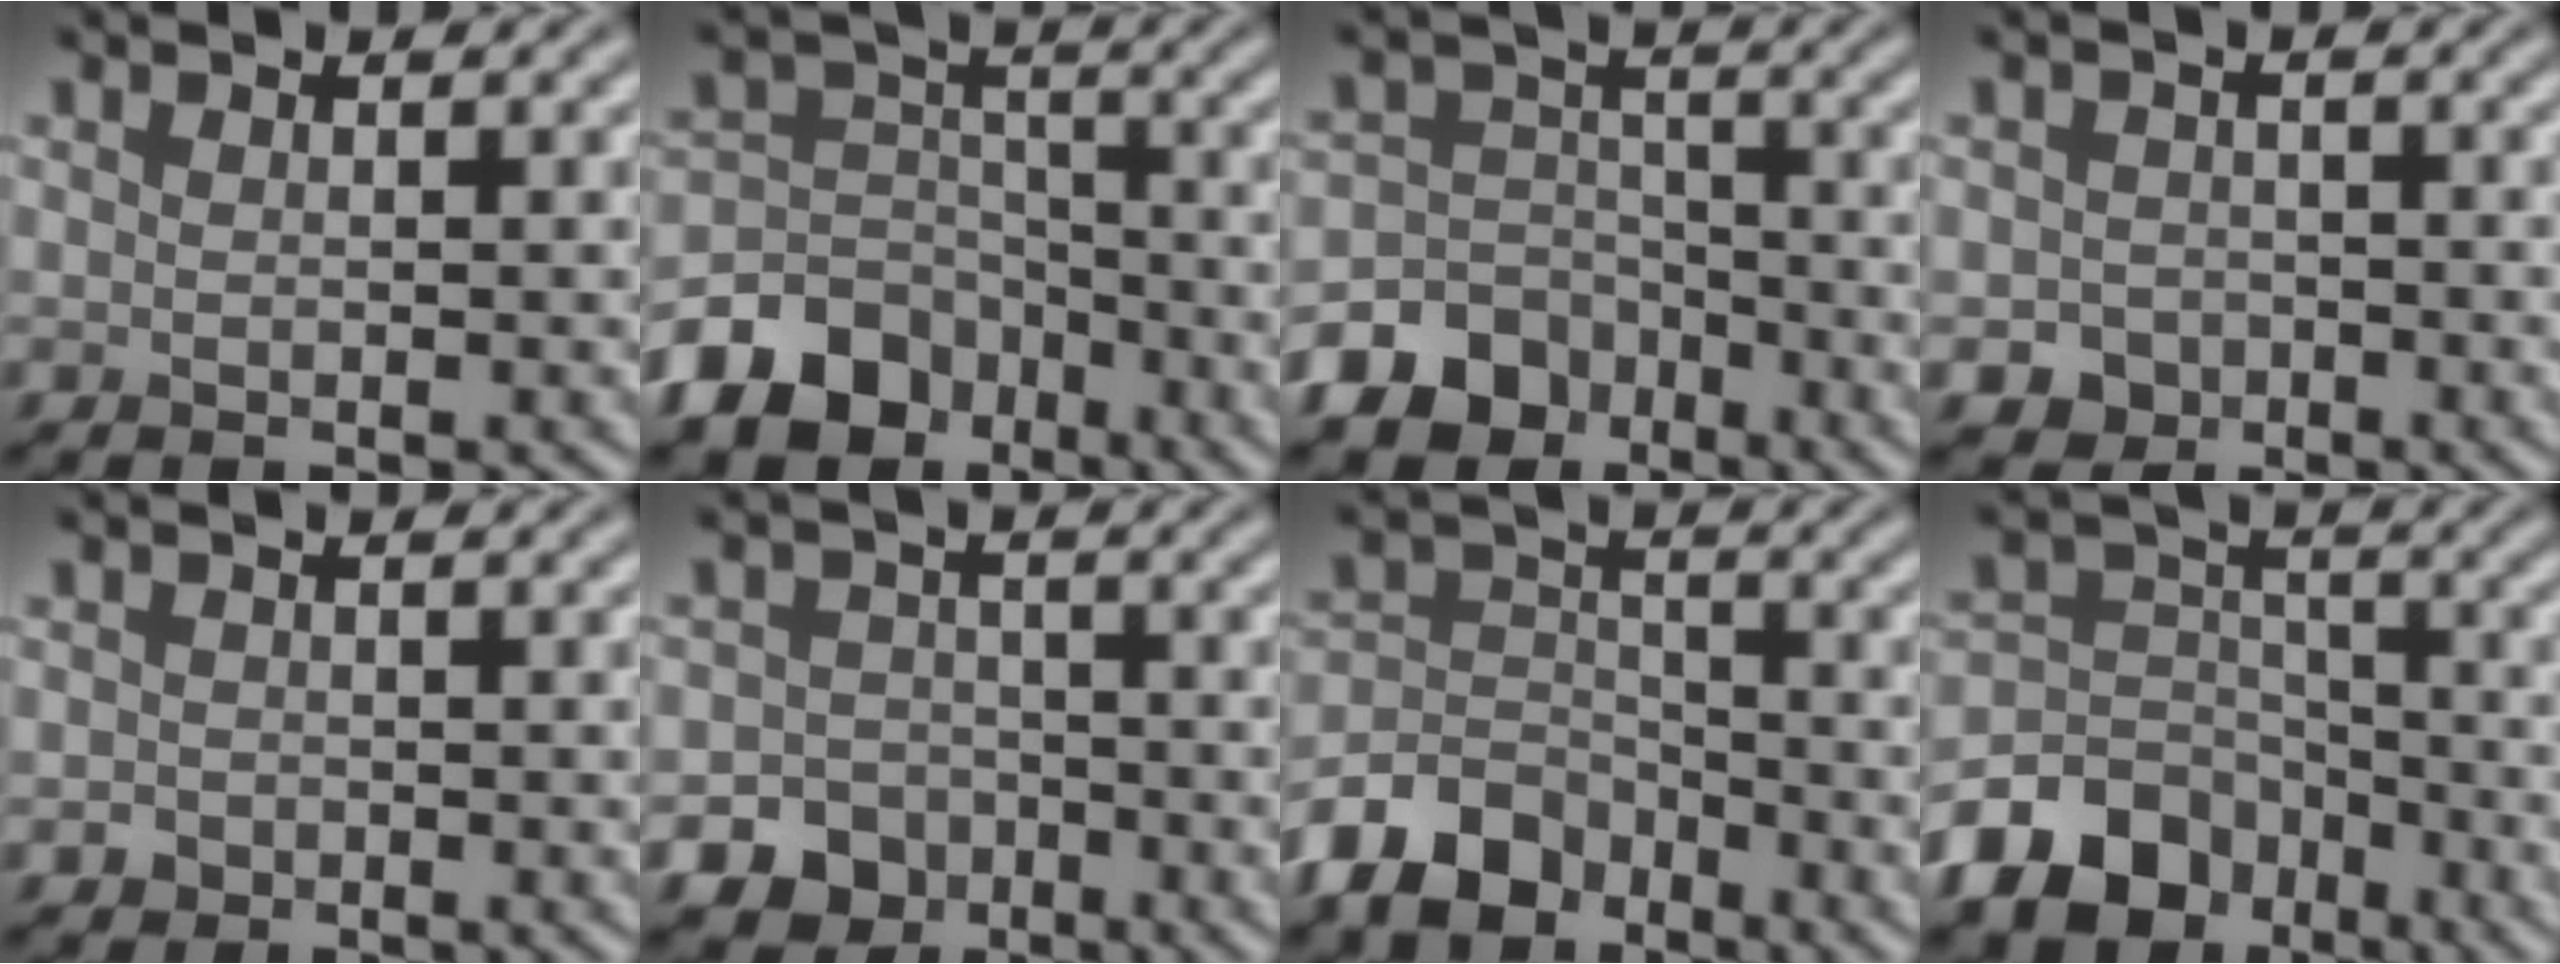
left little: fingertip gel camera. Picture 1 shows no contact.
{"total": 10.0, "force": [-6.5, 6.9, 3.3], "torque": [-0.063, 0.001, -0.127]}
{"total": 9.9, "force": [-6.4, 7.3, 2.3], "torque": [-0.039, -0.021, -0.125]}
{"total": 2.4, "force": [-1.2, 2.1, 0.4], "torque": [0.004, -0.001, -0.022]}
{"total": 1.0, "force": [-0.5, 0.8, 0.2], "torque": [0.003, -0.002, -0.010]}
{"total": 10.2, "force": [-6.0, 8.2, 1.3], "torque": [-0.006, -0.047, -0.114]}
{"total": 6.7, "force": [-4.9, 4.0, 2.3], "torque": [-0.038, -0.002, -0.105]}
{"total": 10.1, "force": [-6.5, 6.9, 3.5], "torque": [-0.066, 0.001, -0.126]}